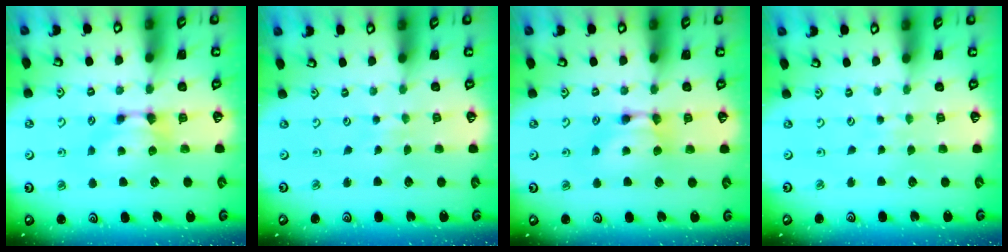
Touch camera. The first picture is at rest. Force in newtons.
{"total": 4.5, "press": 4.5, "slide": 0.1}
{"total": 1.6, "press": 1.6, "slide": 0.2}
{"total": 5.2, "press": 5.2, "slide": 0.3}